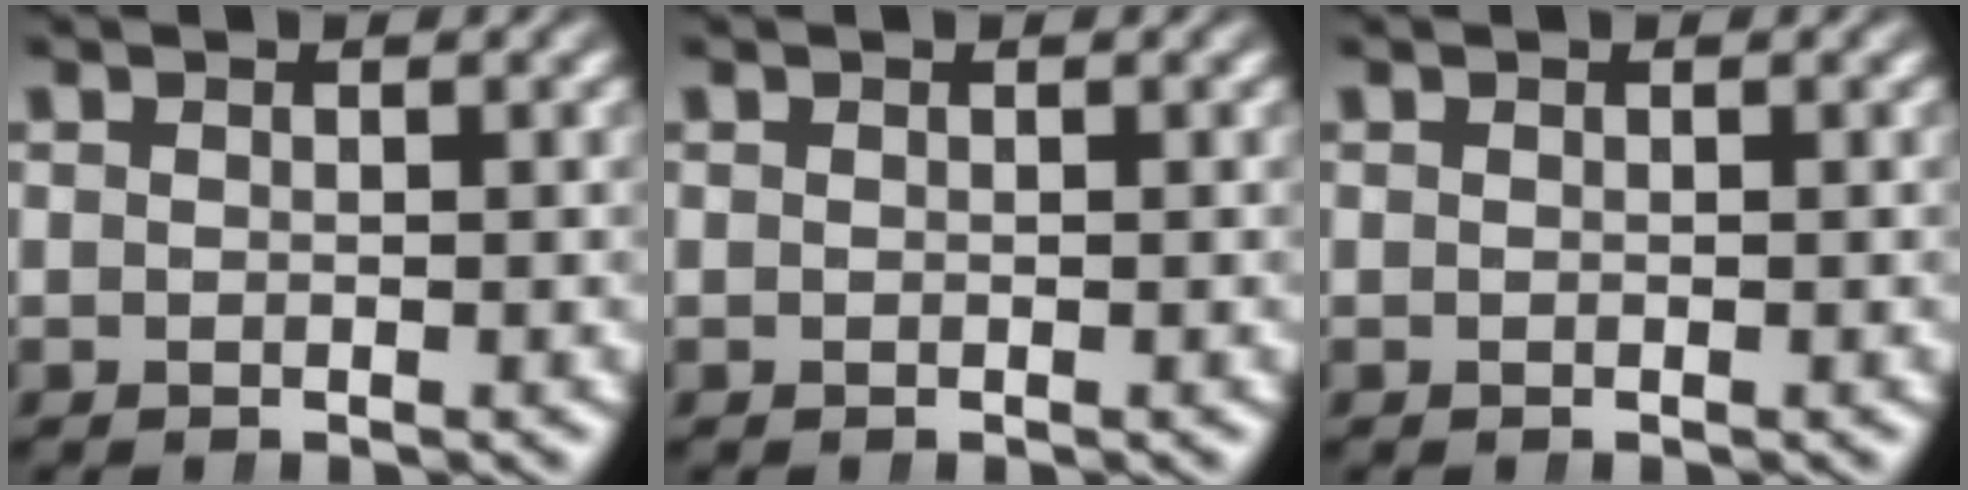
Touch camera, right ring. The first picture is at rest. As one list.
[{"total": 0.0}, {"total": 0.0}]